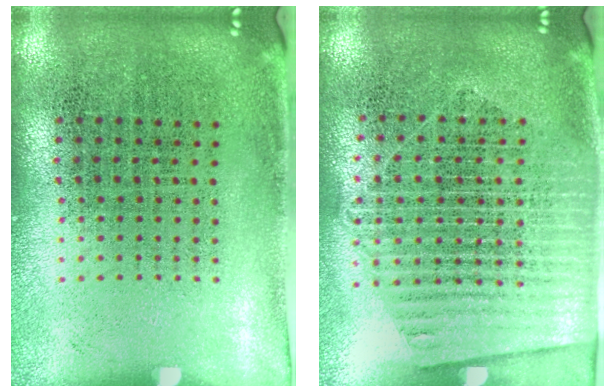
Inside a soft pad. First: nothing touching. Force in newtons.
{"total": 1.6, "press": 1.5, "slide": 0.6}